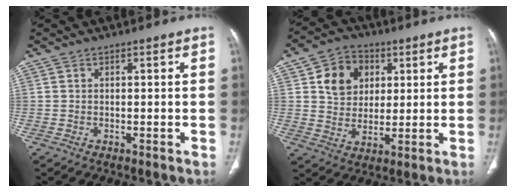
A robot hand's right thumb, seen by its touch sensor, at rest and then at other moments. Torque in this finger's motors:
{"motor_torque": [-0.67, 0.94, 0.12, 0.01, 0.16]}